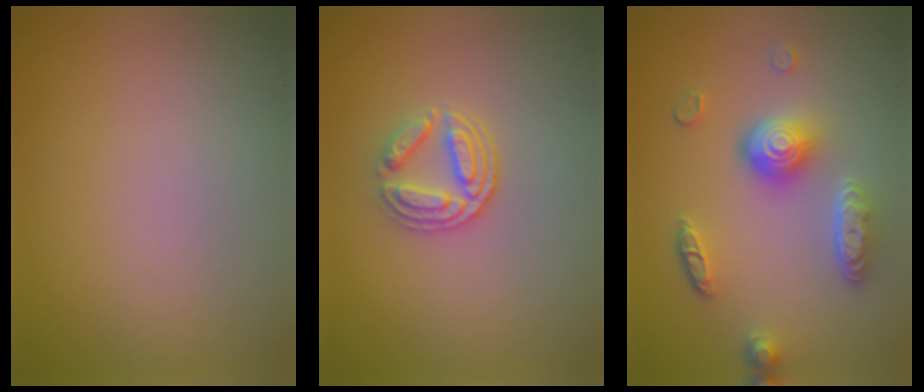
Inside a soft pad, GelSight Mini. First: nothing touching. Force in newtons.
{"total": 3.1, "press": 2.6, "slide": 1.7}
{"total": 5.0, "press": 3.7, "slide": 3.3}